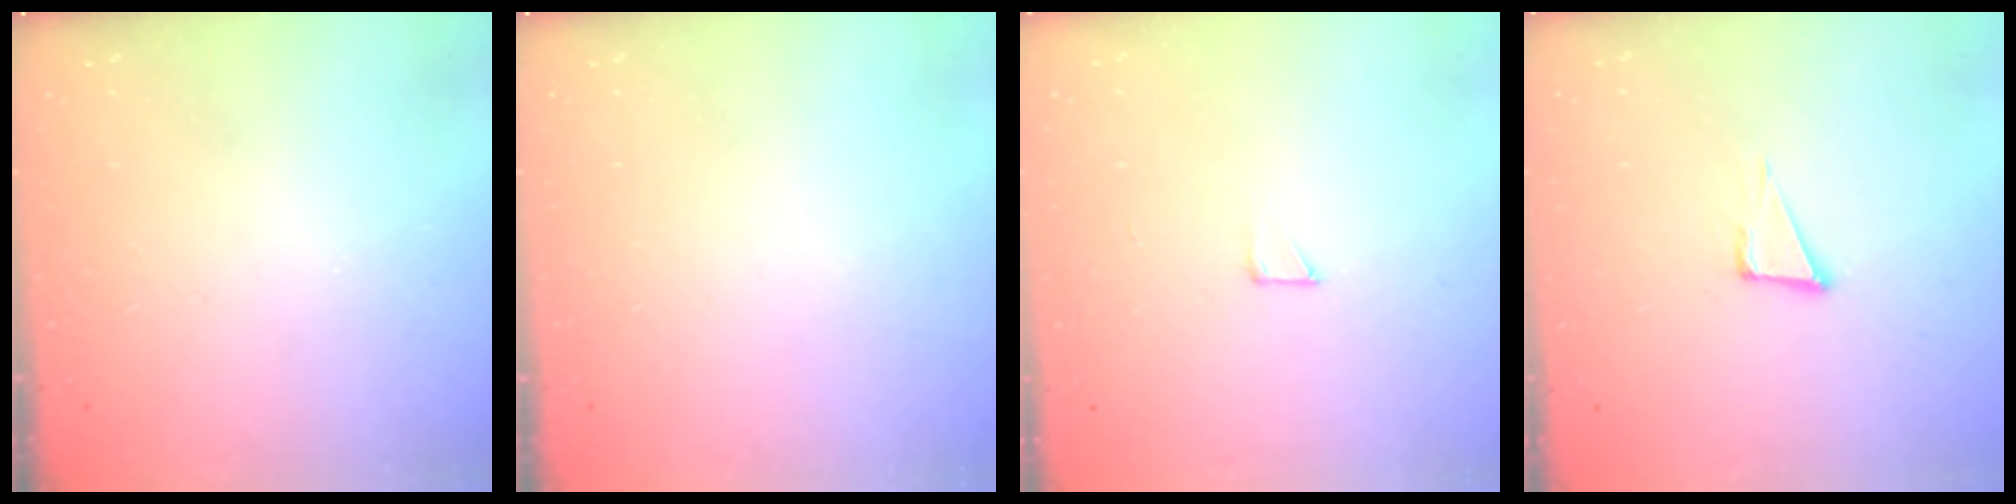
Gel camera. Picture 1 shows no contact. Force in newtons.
{"total": 0.0}
{"total": 2.1, "press": 2.1, "slide": 0.1}
{"total": 5.2, "press": 4.2, "slide": 3.1}